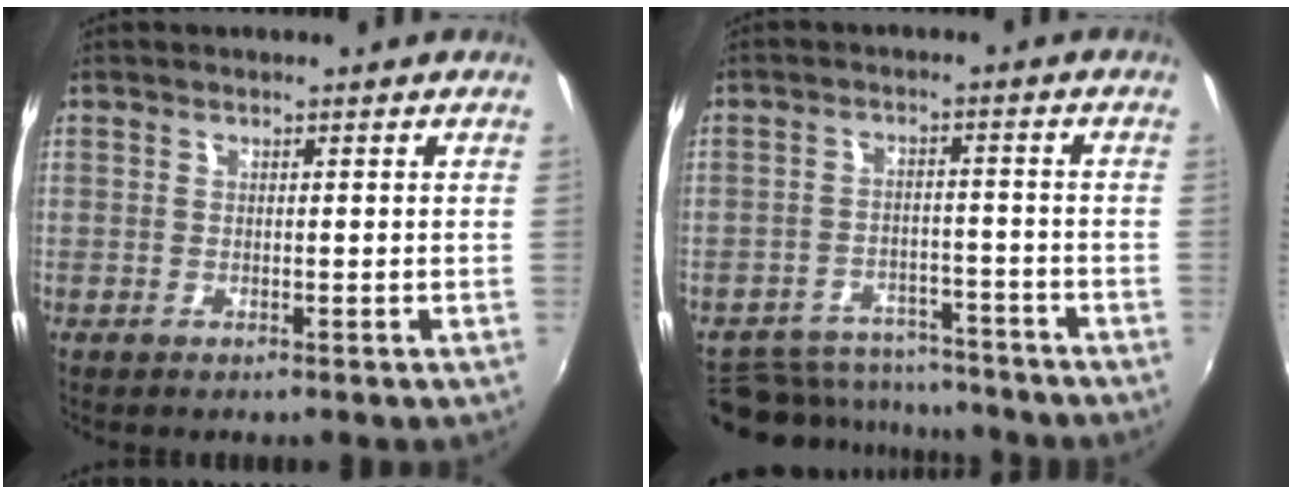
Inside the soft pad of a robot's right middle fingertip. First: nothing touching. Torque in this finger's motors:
{"motor_torque": [-0.44, -0.70, -0.05, -0.04]}